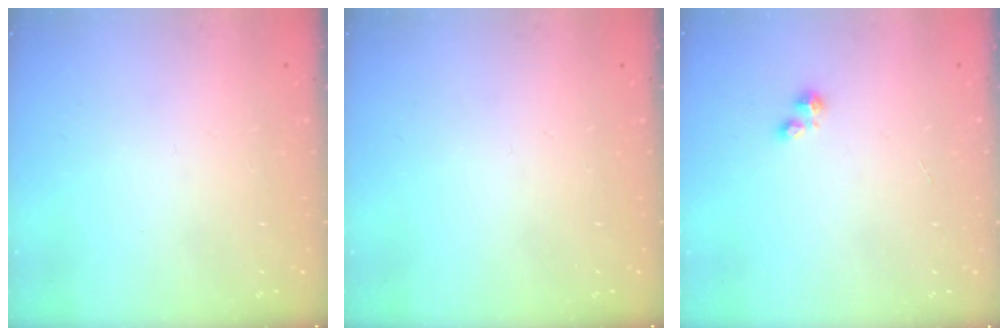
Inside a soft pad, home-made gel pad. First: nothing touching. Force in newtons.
{"total": 0.0}
{"total": 1.9, "press": 1.9, "slide": 0.2}